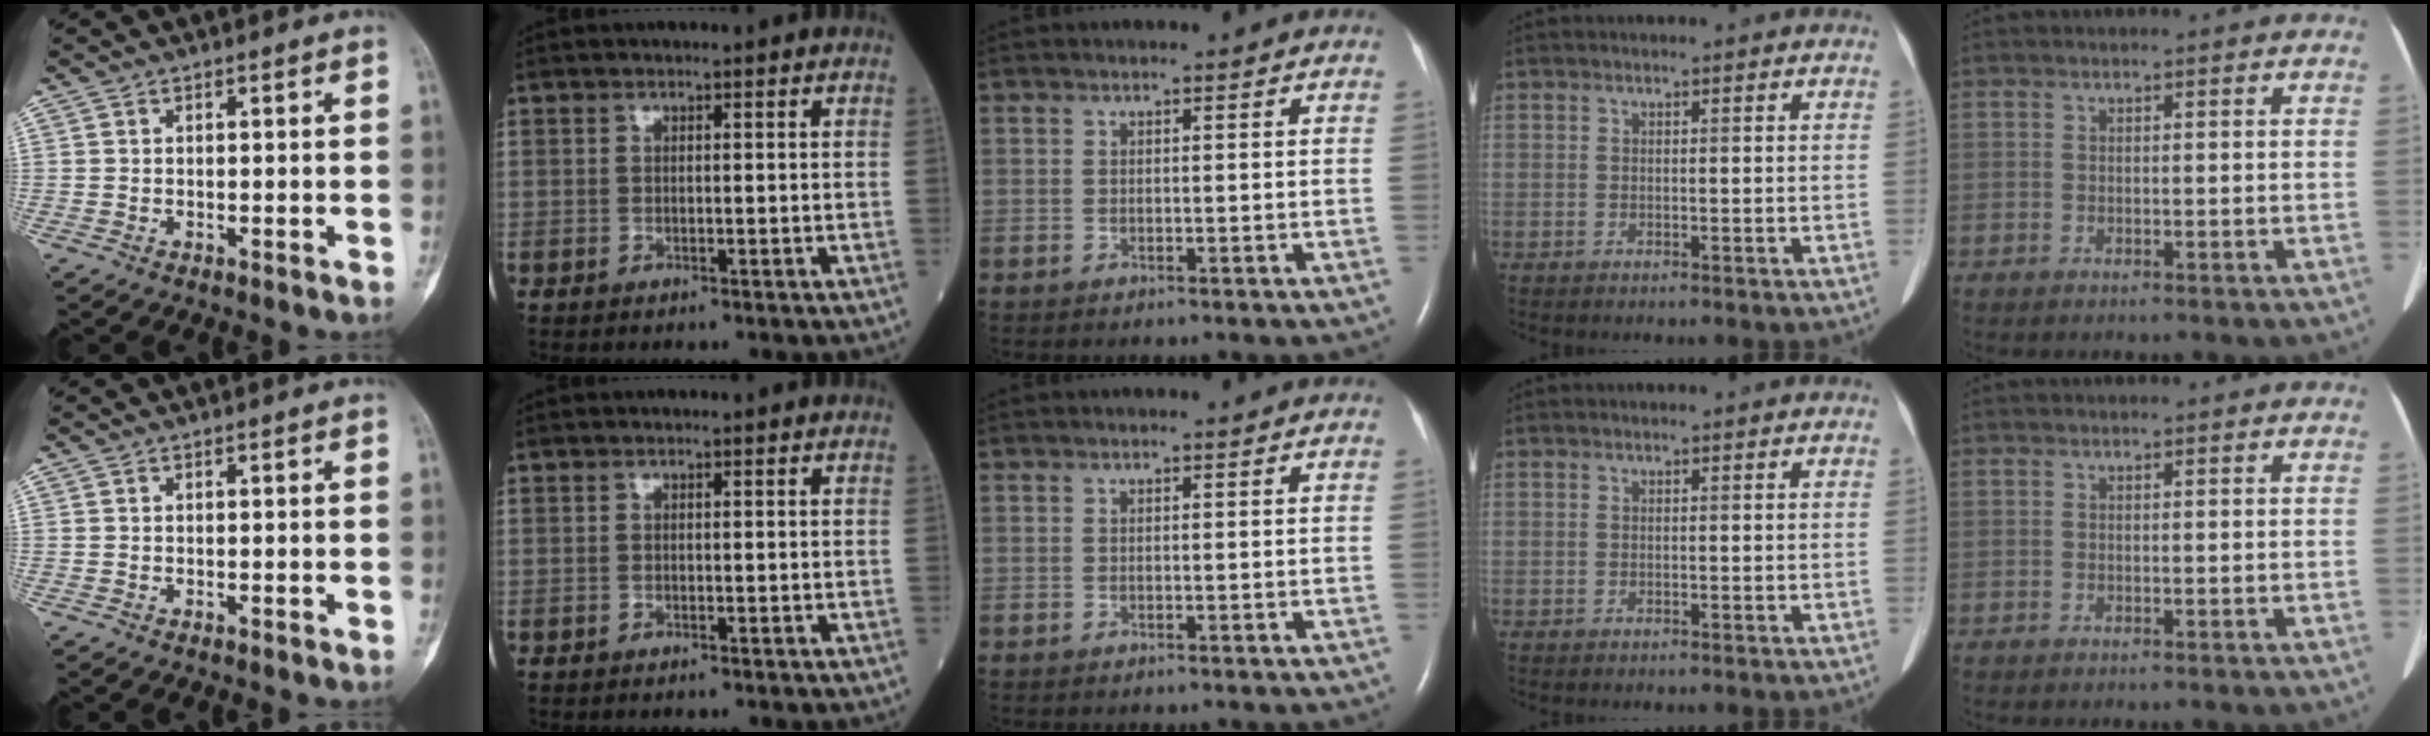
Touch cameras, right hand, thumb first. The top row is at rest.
{}